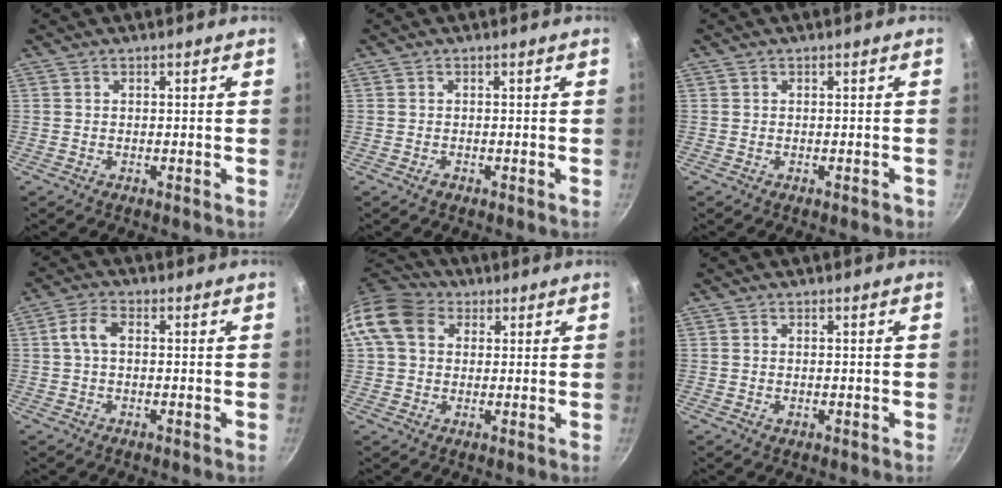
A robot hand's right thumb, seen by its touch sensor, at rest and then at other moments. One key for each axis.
{"total": 0.7, "fx": -0.5, "fy": 0.5, "fz": 0.3, "tx": -0.004, "ty": 0.001, "tz": -0.007}
{"total": 0.7, "fx": -0.3, "fy": 0.5, "fz": 0.4, "tx": 0.004, "ty": 0.007, "tz": -0.001}
{"total": 4.1, "fx": 0.5, "fy": 2.1, "fz": 3.5, "tx": -0.078, "ty": 0.014, "tz": 0.003}
{"total": 11.3, "fx": 3.1, "fy": 8.8, "fz": 6.3, "tx": -0.100, "ty": 0.015, "tz": 0.039}
{"total": 0.7, "fx": -0.1, "fy": 0.5, "fz": 0.5, "tx": -0.007, "ty": -0.001, "tz": -0.001}